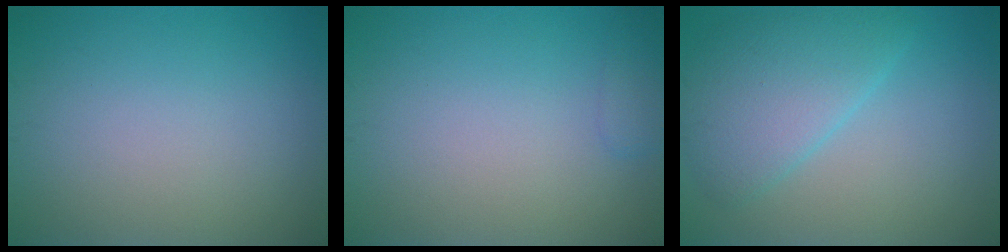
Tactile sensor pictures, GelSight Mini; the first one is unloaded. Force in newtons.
{"total": 1.1, "press": 1.1, "slide": 0.1}
{"total": 5.0, "press": 5.0, "slide": 0.2}